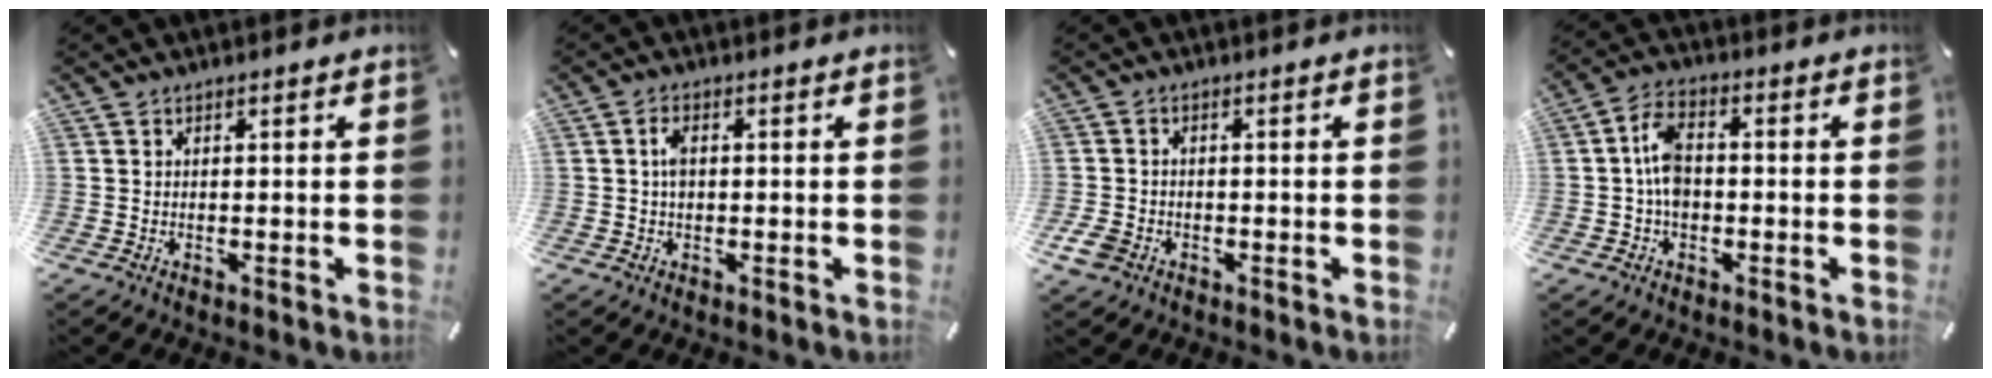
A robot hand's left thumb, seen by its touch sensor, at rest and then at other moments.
{"total": 2.7, "force": [0.2, 1.6, 2.2], "torque": [-0.044, 0.005, 0.002]}
{"total": 3.5, "force": [-1.7, 2.6, 1.7], "torque": [-0.045, 0.002, -0.035]}
{"total": 6.4, "force": [-0.6, 4.0, 4.9], "torque": [-0.101, 0.010, -0.012]}